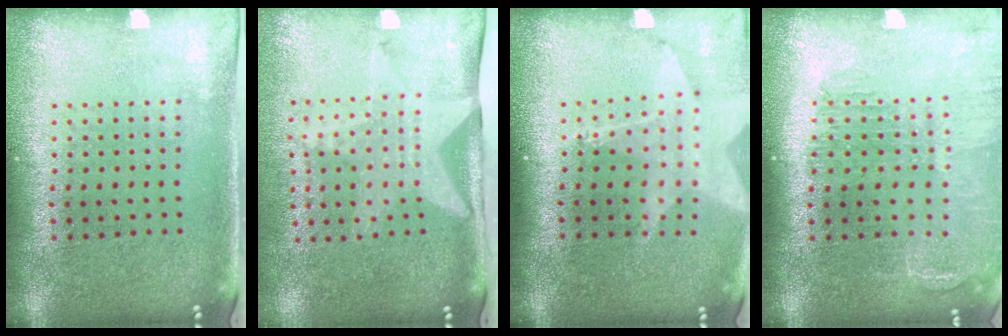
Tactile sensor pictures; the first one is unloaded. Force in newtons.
{"total": 2.1, "press": 1.5, "slide": 1.4}
{"total": 1.8, "press": 1.5, "slide": 1.1}
{"total": 1.4, "press": 1.4, "slide": 0.1}